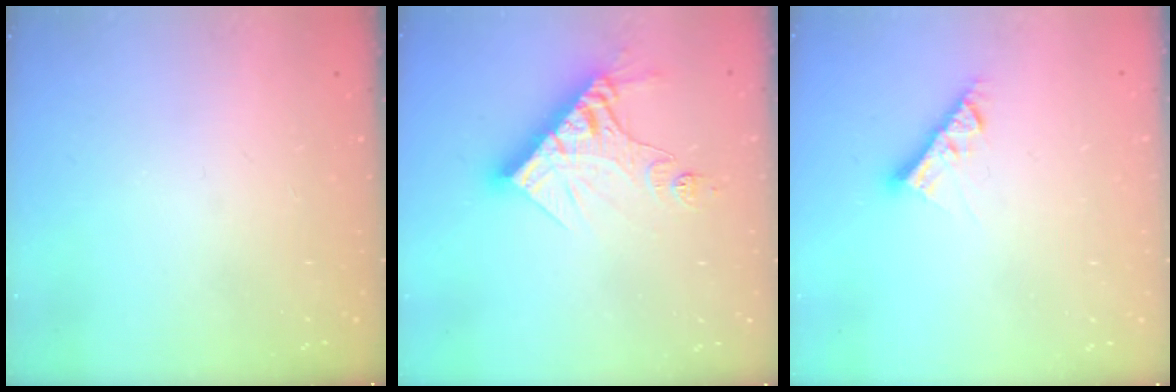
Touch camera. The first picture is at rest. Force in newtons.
{"total": 14.0, "press": 13.9, "slide": 1.7}
{"total": 7.7, "press": 7.7, "slide": 0.3}